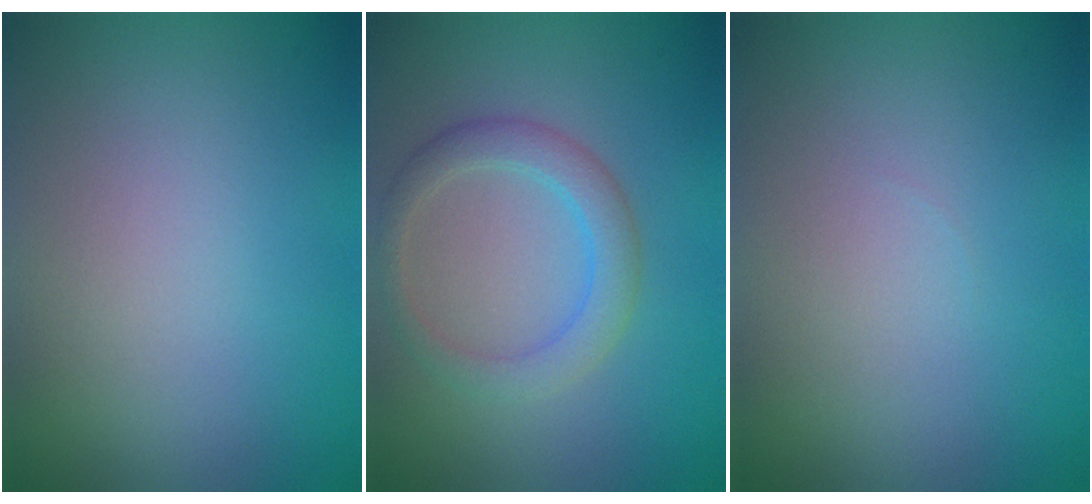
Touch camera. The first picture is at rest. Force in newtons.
{"total": 3.0, "press": 3.0, "slide": 0.1}
{"total": 0.5, "press": 0.5, "slide": 0.0}